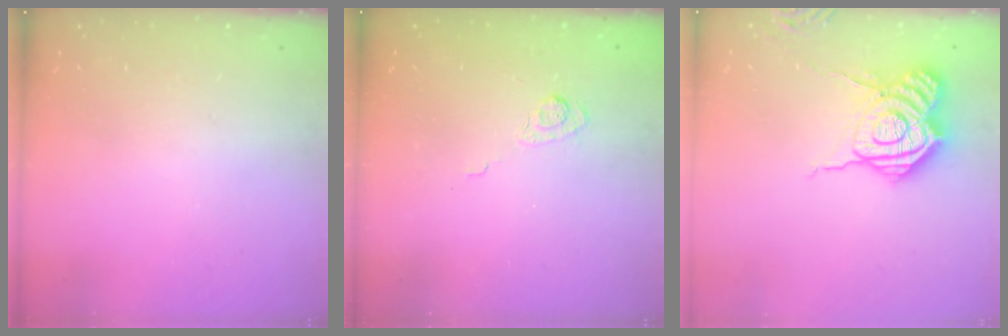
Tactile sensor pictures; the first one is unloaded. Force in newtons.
{"total": 3.2, "press": 2.8, "slide": 1.5}
{"total": 15.9, "press": 15.9, "slide": 1.0}